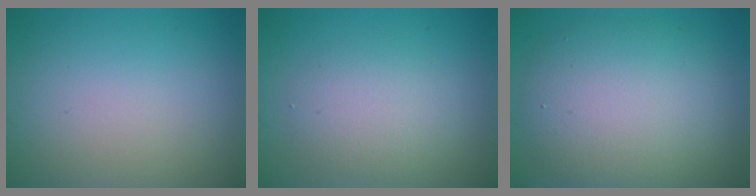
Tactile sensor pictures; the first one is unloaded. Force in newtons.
{"total": 3.2, "press": 3.2, "slide": 0.1}
{"total": 7.8, "press": 7.8, "slide": 0.2}